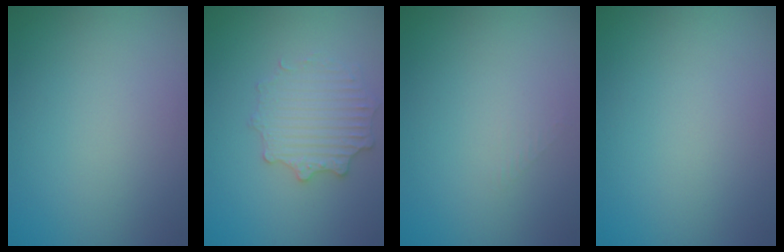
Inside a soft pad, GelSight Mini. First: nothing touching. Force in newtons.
{"total": 2.9, "press": 2.9, "slide": 0.2}
{"total": 0.6, "press": 0.6, "slide": 0.0}
{"total": 0.0}